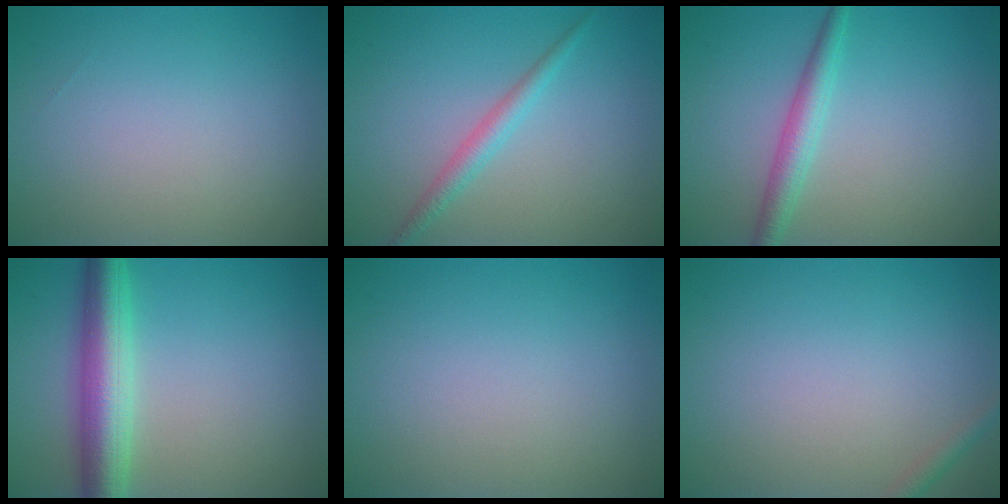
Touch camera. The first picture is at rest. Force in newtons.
{"total": 1.9, "press": 1.9, "slide": 0.0}
{"total": 2.6, "press": 2.6, "slide": 0.1}
{"total": 6.0, "press": 6.0, "slide": 0.2}
{"total": 0.0}
{"total": 1.0, "press": 1.0, "slide": 0.0}